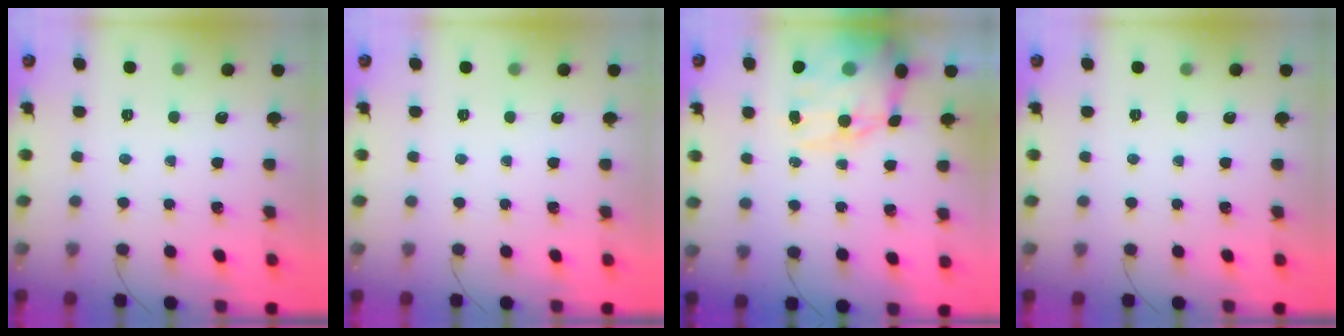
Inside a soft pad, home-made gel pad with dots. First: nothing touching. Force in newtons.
{"total": 0.0}
{"total": 16.9, "press": 16.4, "slide": 3.9}
{"total": 0.0}